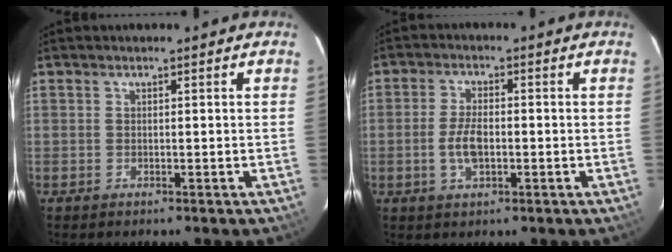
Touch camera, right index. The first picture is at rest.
{"total": 5.3, "force": [-1.2, 2.6, 4.5], "torque": [-0.092, 0.000, -0.019]}